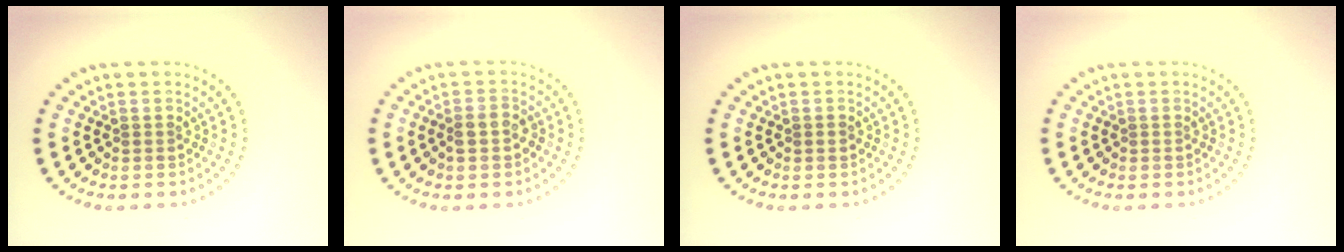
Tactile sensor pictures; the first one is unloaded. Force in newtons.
{"total": 1.9, "press": 1.8, "slide": 0.6}
{"total": 0.6, "press": 0.6, "slide": 0.1}
{"total": 0.0}